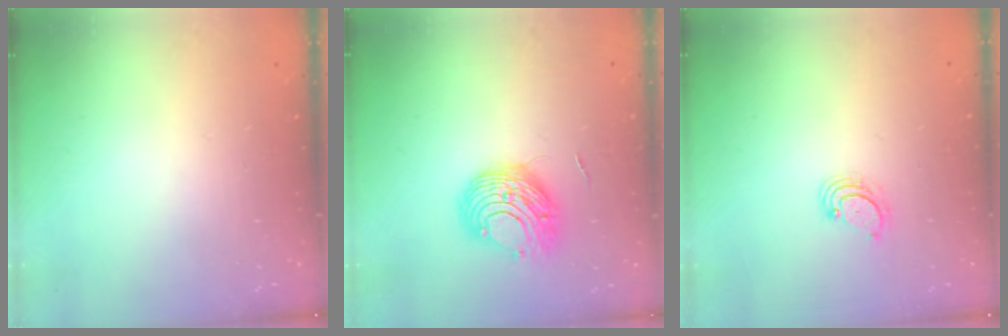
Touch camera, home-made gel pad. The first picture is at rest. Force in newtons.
{"total": 9.3, "press": 9.3, "slide": 0.6}
{"total": 3.3, "press": 3.3, "slide": 0.6}